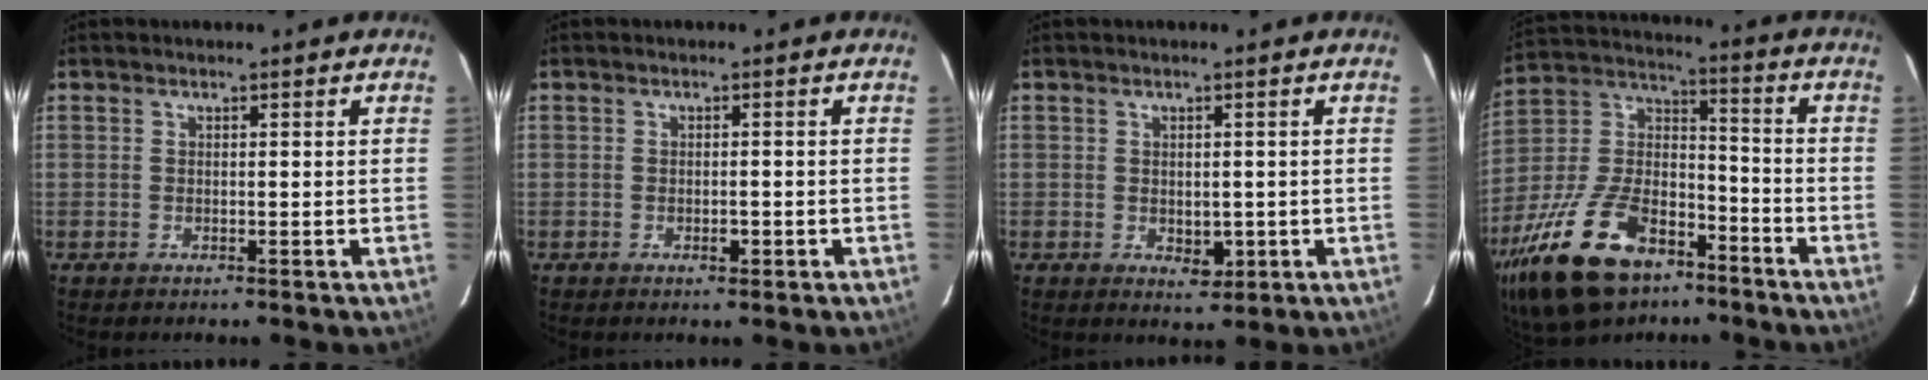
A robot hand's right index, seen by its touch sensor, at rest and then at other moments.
{"total": 1.3, "force": [-0.7, 0.4, 1.1], "torque": [-0.019, -0.001, -0.008]}
{"total": 3.0, "force": [-0.6, 1.8, 2.3], "torque": [-0.030, -0.003, 0.001]}
{"total": 22.1, "force": [-14.5, 10.5, 12.9], "torque": [-0.310, 0.009, -0.258]}